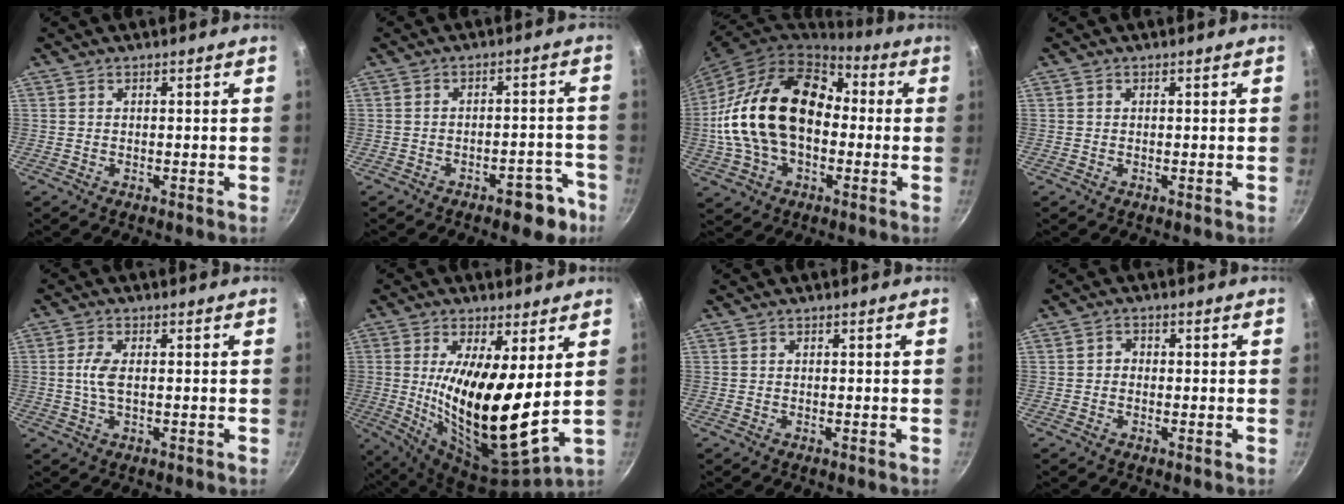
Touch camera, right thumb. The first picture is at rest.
{"total": 7.3, "force": [-4.5, 3.4, 4.7], "torque": [-0.029, 0.045, -0.046]}
{"total": 24.1, "force": [-0.1, 16.2, 17.9], "torque": [-0.318, 0.047, -0.007]}
{"total": 0.0}
{"total": 3.9, "force": [0.1, 1.7, 3.5], "torque": [-0.081, 0.003, 0.000]}
{"total": 18.3, "force": [2.9, 5.7, 17.1], "torque": [-0.305, -0.056, 0.055]}
{"total": 0.0}
{"total": 1.6, "force": [-0.3, 1.4, 0.6], "torque": [-0.005, 0.006, -0.008]}